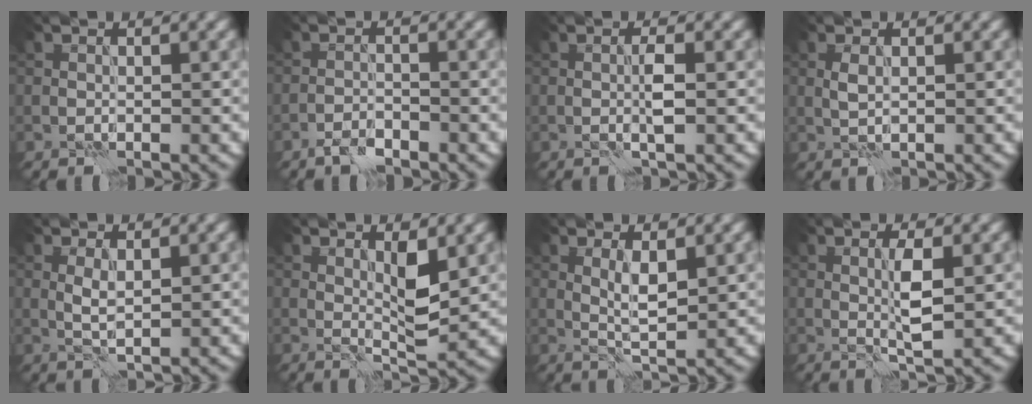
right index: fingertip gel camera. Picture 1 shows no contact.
{"total": 1.8, "force": [-1.4, 0.6, 0.8], "torque": [-0.014, 0.004, -0.030]}
{"total": 1.5, "force": [-0.1, 0.1, 1.5], "torque": [-0.029, 0.003, -0.002]}
{"total": 0.9, "force": [0.2, 0.3, 0.8], "torque": [-0.023, 0.002, 0.006]}
{"total": 1.6, "force": [0.4, 0.4, 1.5], "torque": [-0.037, 0.000, 0.011]}
{"total": 3.0, "force": [1.1, 0.8, 2.7], "torque": [-0.047, -0.008, 0.020]}
{"total": 2.4, "force": [0.7, 0.5, 2.2], "torque": [-0.046, -0.004, 0.017]}
{"total": 2.5, "force": [0.4, 0.4, 2.5], "torque": [-0.048, -0.001, 0.009]}